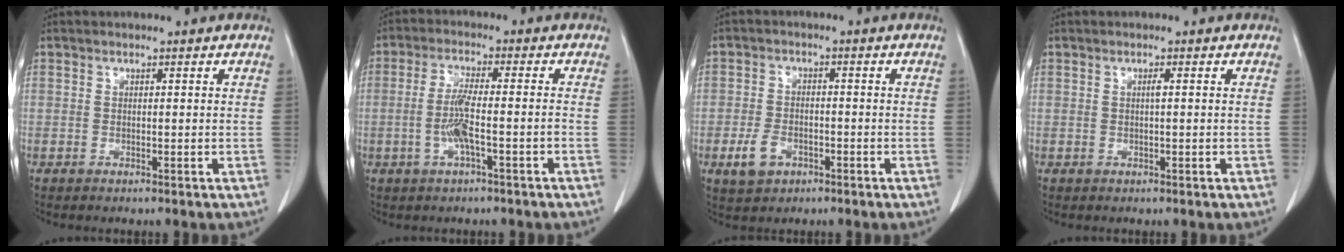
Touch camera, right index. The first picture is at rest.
{"total": 5.1, "force": [-1.7, 0.2, 4.9], "torque": [-0.109, 0.002, -0.030]}
{"total": 4.6, "force": [-2.2, 3.0, 2.7], "torque": [-0.056, 0.001, -0.033]}
{"total": 0.9, "force": [0.0, 0.0, 0.9], "torque": [-0.017, 0.001, 0.000]}